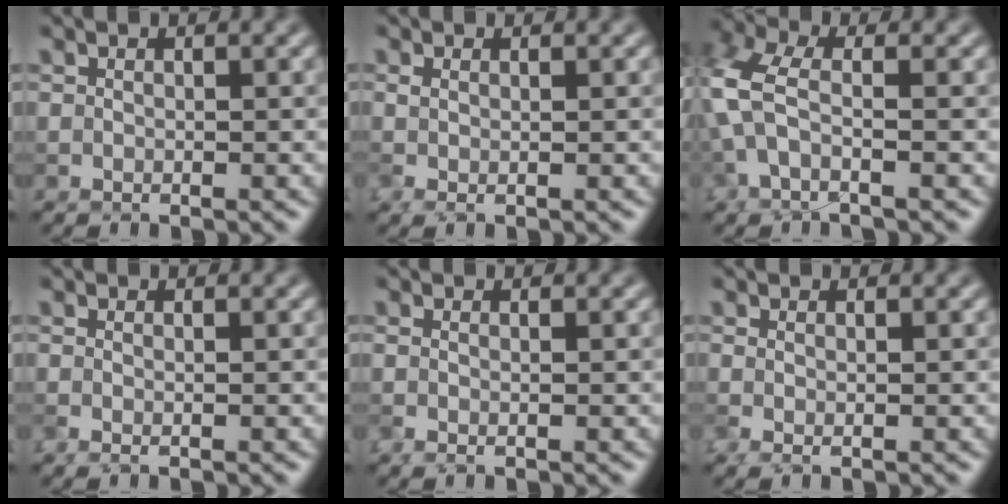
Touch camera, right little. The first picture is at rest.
{"total": 1.0, "force": [0.5, 0.3, 0.8], "torque": [-0.022, -0.001, 0.006]}
{"total": 4.5, "force": [-0.7, 1.8, 4.0], "torque": [-0.114, 0.008, -0.030]}
{"total": 0.9, "force": [-0.4, 0.2, 0.8], "torque": [-0.019, -0.009, -0.014]}
{"total": 1.0, "force": [0.2, 0.2, 0.9], "torque": [-0.024, -0.008, -0.002]}
{"total": 0.9, "force": [0.2, 0.2, 0.8], "torque": [-0.024, -0.007, 0.000]}